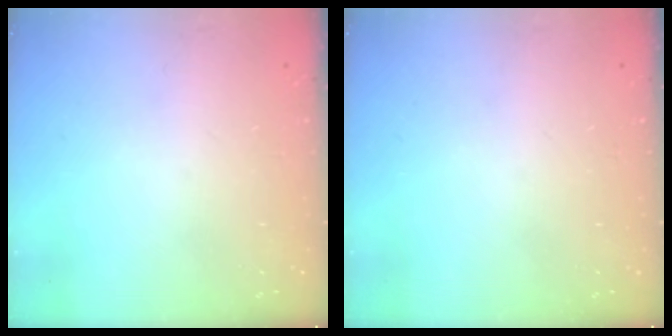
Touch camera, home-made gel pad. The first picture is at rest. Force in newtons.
{"total": 0.0}